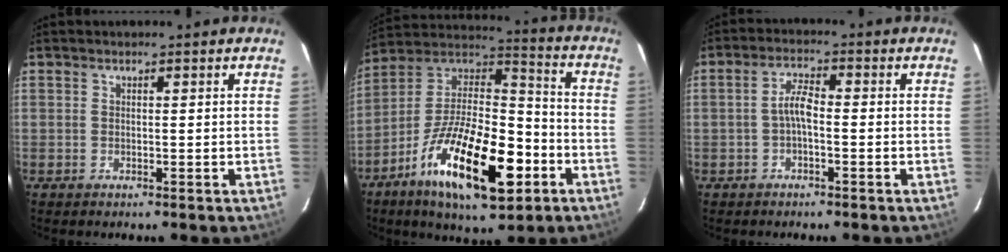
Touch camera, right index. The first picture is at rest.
{"total": 23.3, "force": [-10.5, 8.9, 18.7], "torque": [-0.335, -0.017, -0.178]}
{"total": 3.5, "force": [-1.1, 1.0, 3.1], "torque": [-0.066, 0.012, -0.023]}